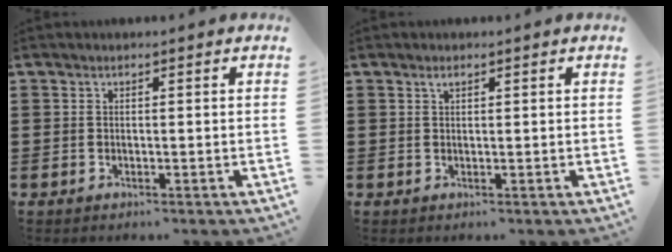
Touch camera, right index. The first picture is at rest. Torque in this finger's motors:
{"motor_torque": [0.02, -0.02, 0.01, 0.02]}